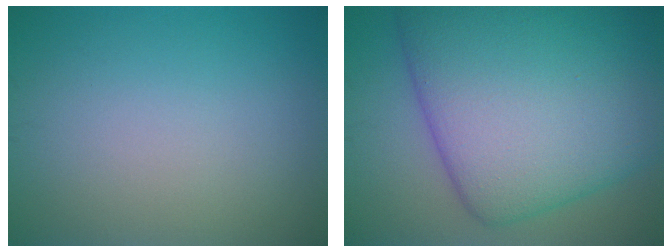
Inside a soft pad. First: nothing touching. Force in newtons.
{"total": 14.7, "press": 14.7, "slide": 0.5}